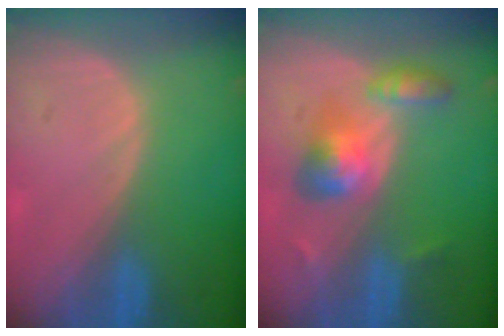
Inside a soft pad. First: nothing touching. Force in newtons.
{"total": 5.7, "press": 5.7, "slide": 0.6}